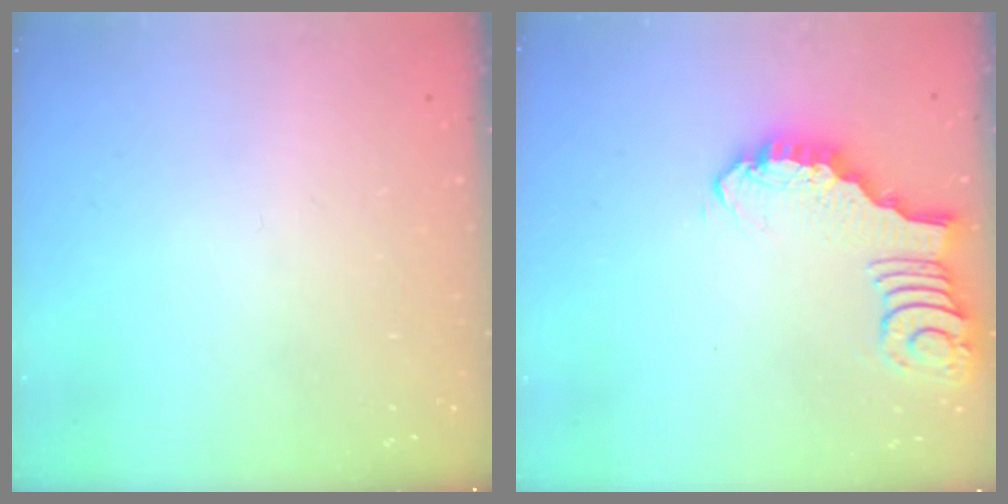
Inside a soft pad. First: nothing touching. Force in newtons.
{"total": 2.9, "press": 2.9, "slide": 0.2}